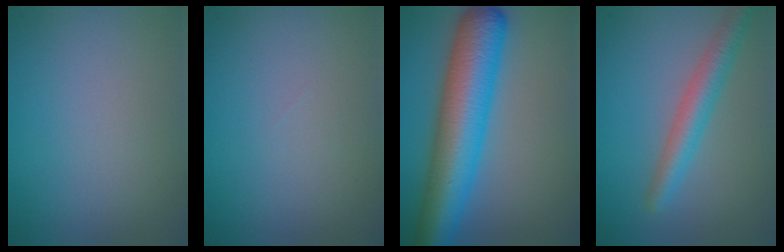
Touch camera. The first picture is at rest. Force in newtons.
{"total": 0.0}
{"total": 10.6, "press": 10.6, "slide": 0.3}
{"total": 3.7, "press": 3.7, "slide": 0.1}